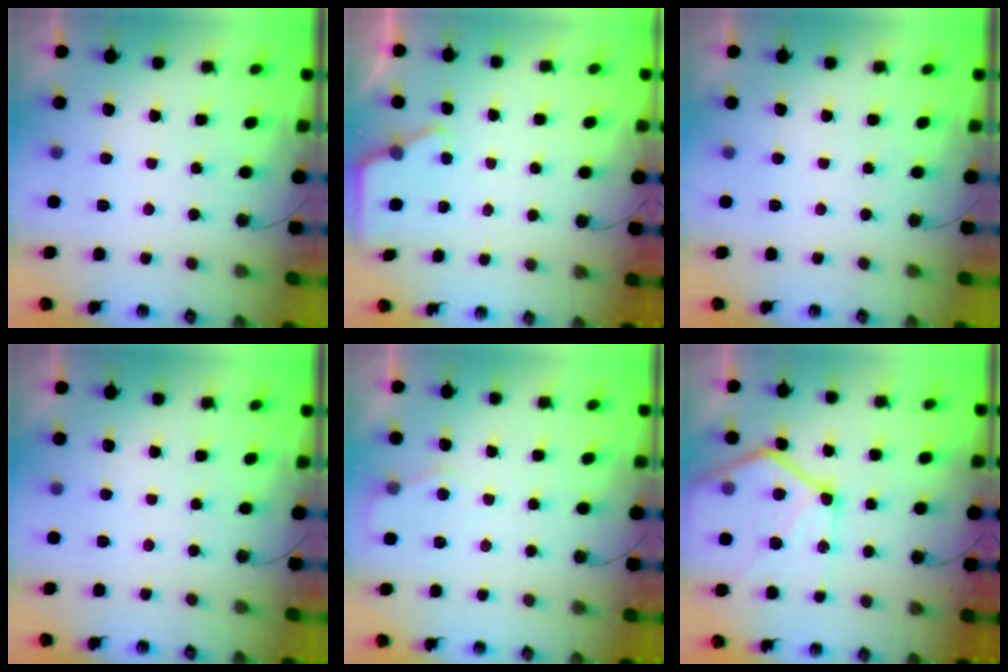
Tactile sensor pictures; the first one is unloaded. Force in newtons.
{"total": 2.7, "press": 2.7, "slide": 0.2}
{"total": 0.0}
{"total": 0.0}
{"total": 4.5, "press": 4.5, "slide": 0.5}
{"total": 20.3, "press": 20.3, "slide": 1.7}